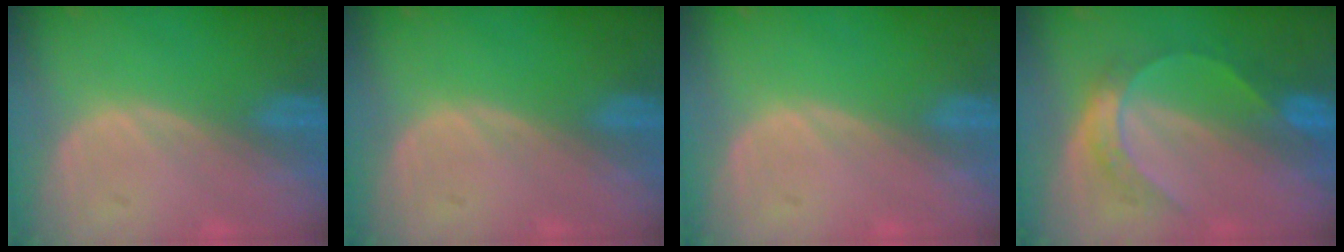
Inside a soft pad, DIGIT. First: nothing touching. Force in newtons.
{"total": 0.0}
{"total": 0.0}
{"total": 5.4, "press": 5.4, "slide": 0.3}